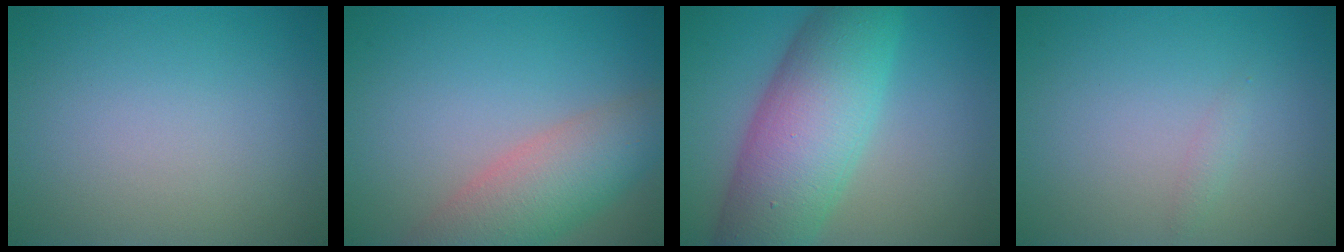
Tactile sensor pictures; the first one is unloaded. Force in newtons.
{"total": 6.2, "press": 6.2, "slide": 0.4}
{"total": 10.2, "press": 10.2, "slide": 0.1}
{"total": 0.7, "press": 0.7, "slide": 0.0}